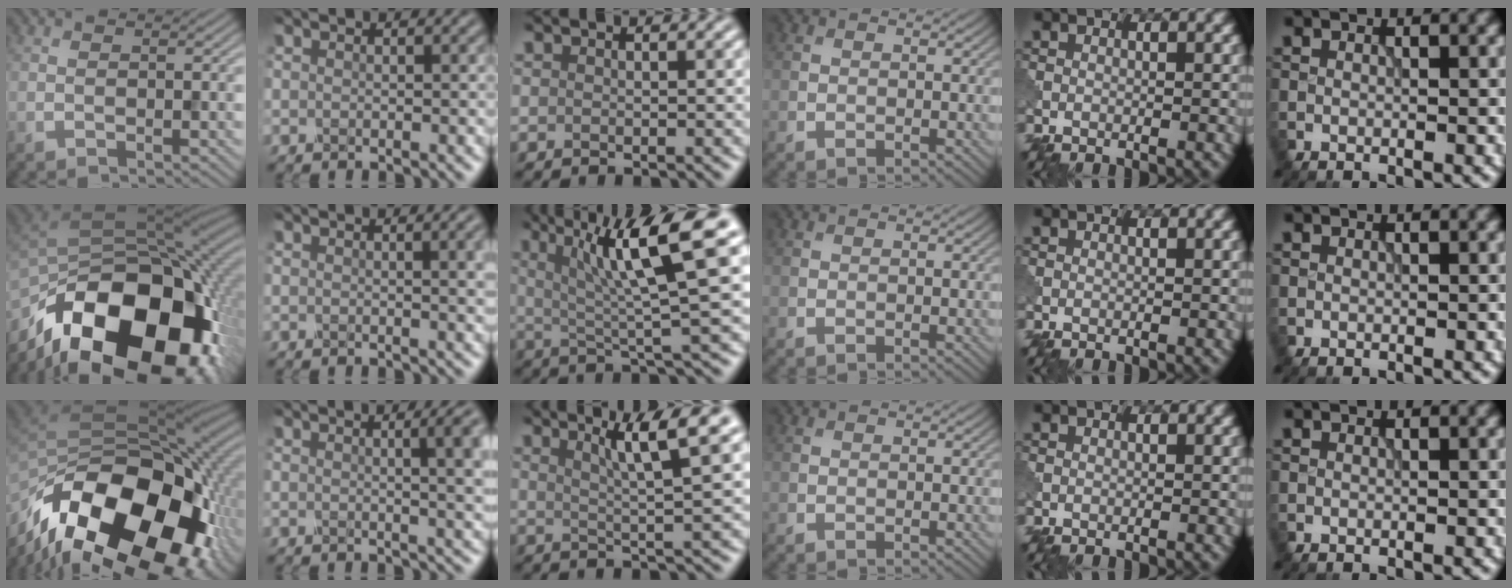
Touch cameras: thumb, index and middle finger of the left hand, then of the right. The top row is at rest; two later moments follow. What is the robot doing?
{"motion": "shake", "object": "salt shaker"}